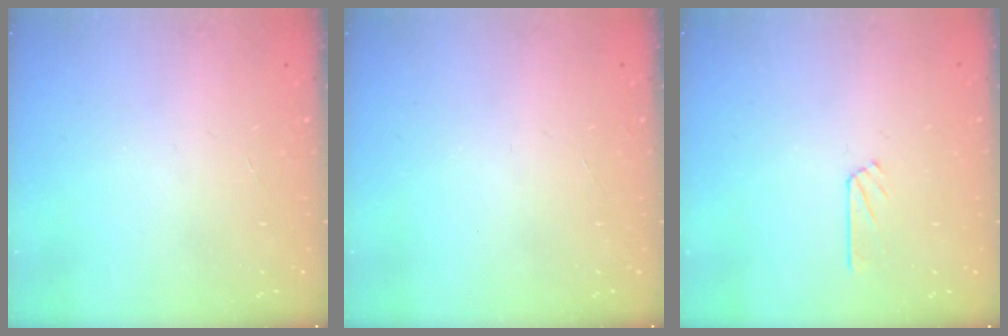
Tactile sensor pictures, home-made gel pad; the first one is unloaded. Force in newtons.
{"total": 0.0}
{"total": 2.3, "press": 2.3, "slide": 0.2}